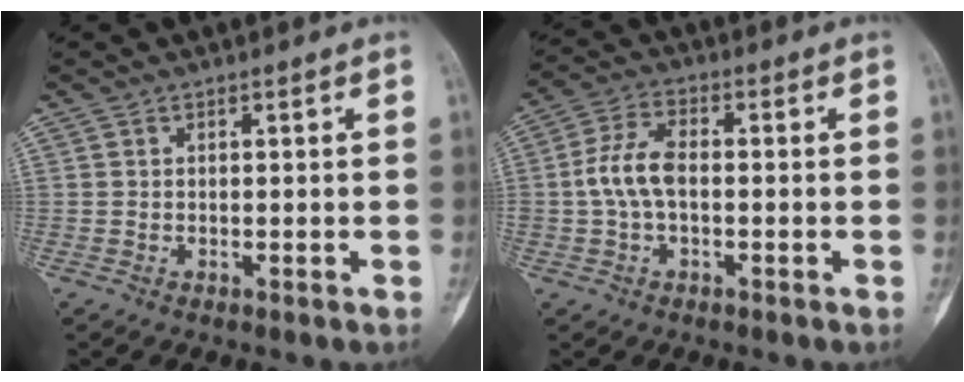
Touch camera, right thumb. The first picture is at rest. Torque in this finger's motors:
{"motor_torque": [0.27, 0.32, 1.07, -0.02, 0.15]}